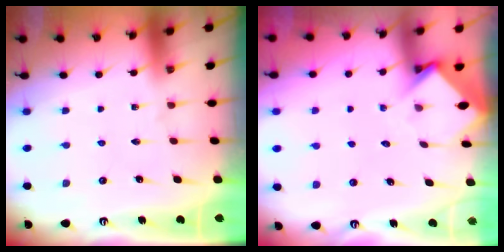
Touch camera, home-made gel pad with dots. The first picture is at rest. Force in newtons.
{"total": 3.6, "press": 3.6, "slide": 0.2}